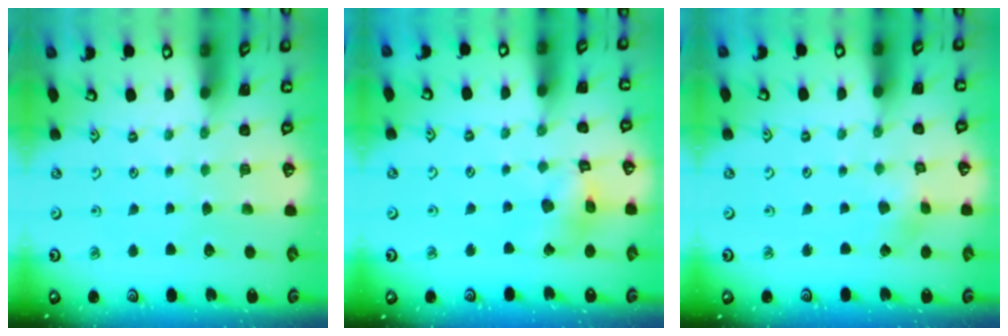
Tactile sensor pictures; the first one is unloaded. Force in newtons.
{"total": 9.4, "press": 9.3, "slide": 1.0}
{"total": 2.0, "press": 2.0, "slide": 0.2}